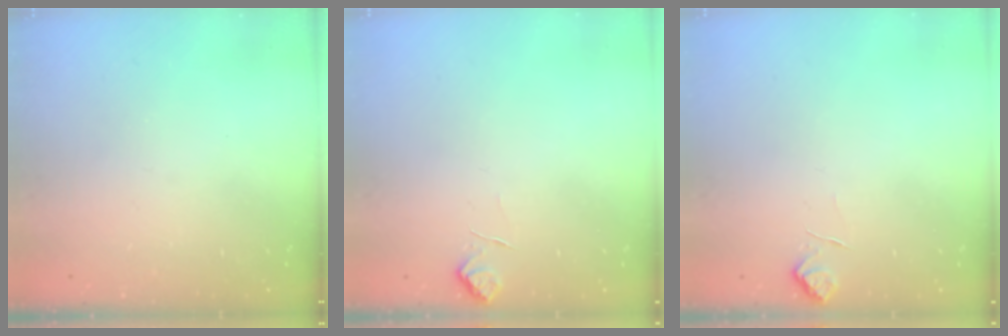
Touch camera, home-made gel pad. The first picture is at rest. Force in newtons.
{"total": 1.6, "press": 1.2, "slide": 0.9}
{"total": 1.6, "press": 1.2, "slide": 0.9}